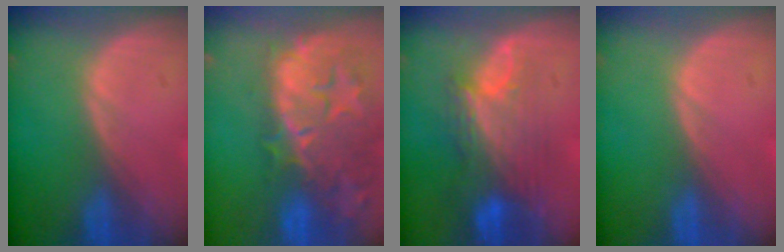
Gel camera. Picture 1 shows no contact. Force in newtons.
{"total": 14.6, "press": 11.7, "slide": 8.7}
{"total": 9.2, "press": 8.0, "slide": 4.5}
{"total": 0.0}